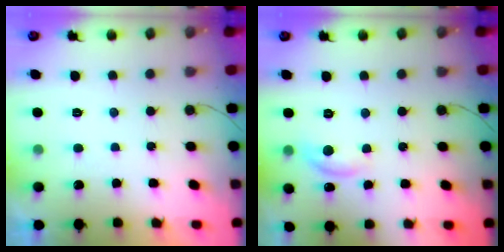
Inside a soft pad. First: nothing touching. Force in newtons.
{"total": 8.5, "press": 8.5, "slide": 0.5}